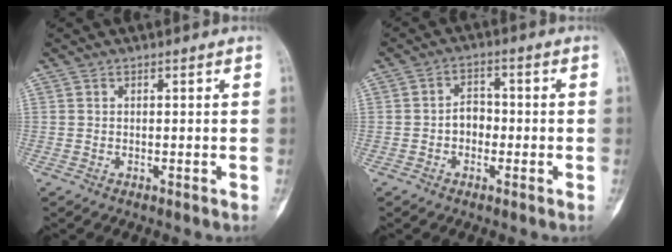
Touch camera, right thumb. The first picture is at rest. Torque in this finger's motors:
{"motor_torque": [0.61, 0.36, 0.24, -0.30, -0.03]}